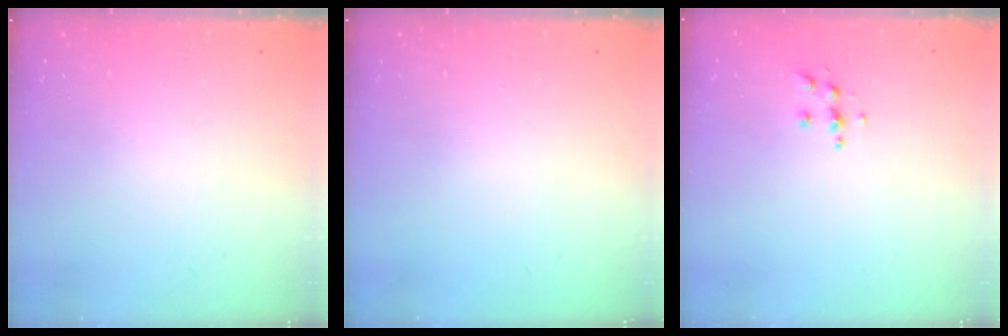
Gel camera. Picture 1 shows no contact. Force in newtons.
{"total": 0.0}
{"total": 5.4, "press": 5.4, "slide": 0.5}